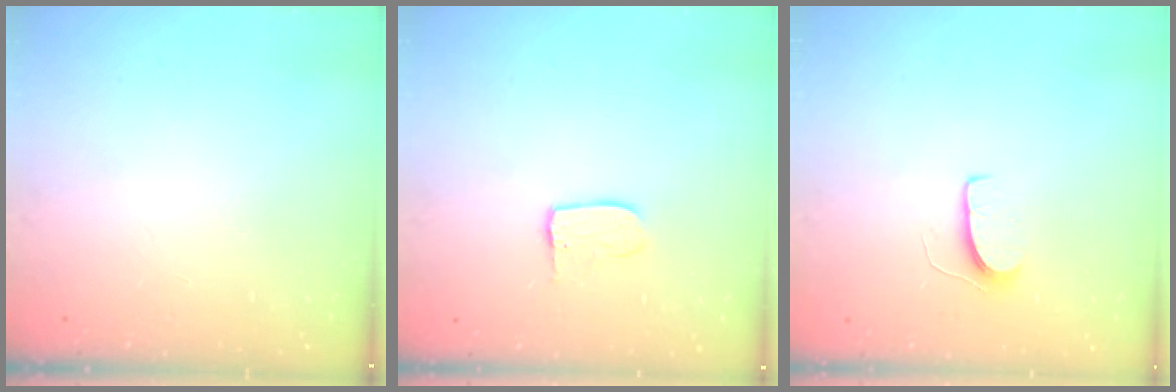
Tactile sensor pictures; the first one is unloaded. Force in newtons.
{"total": 6.3, "press": 6.3, "slide": 0.3}
{"total": 5.8, "press": 5.7, "slide": 0.4}